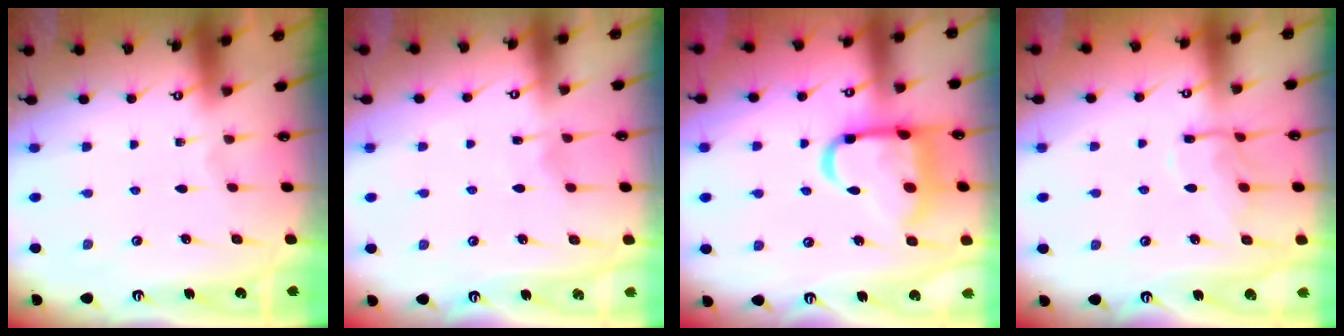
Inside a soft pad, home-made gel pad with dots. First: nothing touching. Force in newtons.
{"total": 3.6, "press": 3.6, "slide": 0.5}
{"total": 15.6, "press": 15.5, "slide": 1.4}
{"total": 9.8, "press": 9.8, "slide": 0.6}